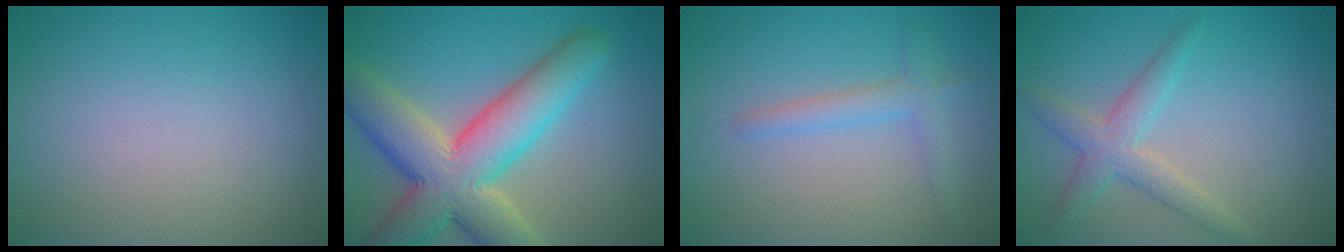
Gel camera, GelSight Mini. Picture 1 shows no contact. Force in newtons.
{"total": 11.0, "press": 10.9, "slide": 0.6}
{"total": 2.1, "press": 2.1, "slide": 0.1}
{"total": 3.1, "press": 3.1, "slide": 0.0}